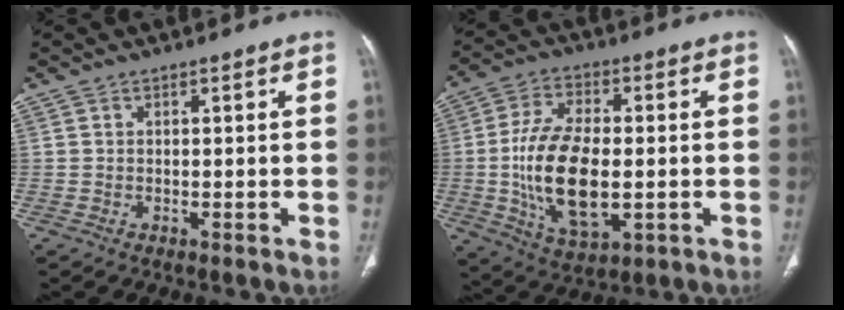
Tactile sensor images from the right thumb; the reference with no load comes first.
{"total": 16.7, "force": [-1.8, 8.4, 14.3], "torque": [-0.268, -0.003, -0.025]}